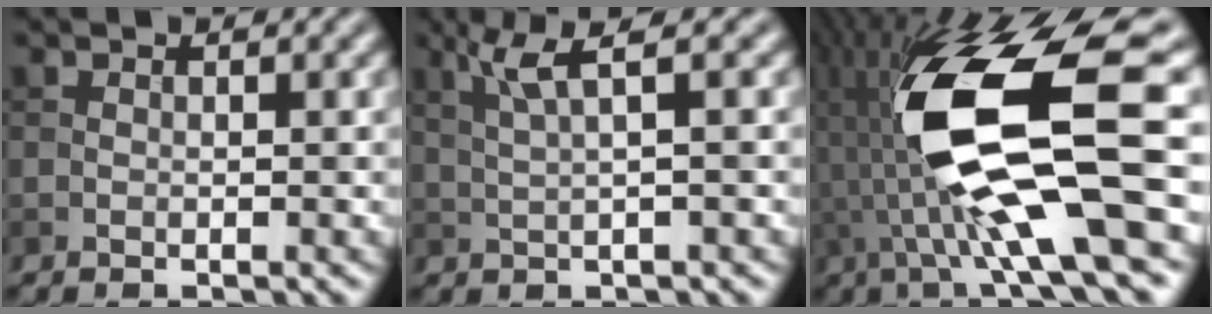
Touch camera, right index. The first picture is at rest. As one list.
[{"total": 3.5, "force": [1.5, 0.5, 3.1], "torque": [-0.060, 0.005, 0.035]}, {"total": 14.8, "force": [-0.8, 4.0, 14.2], "torque": [-0.279, 0.010, -0.019]}]